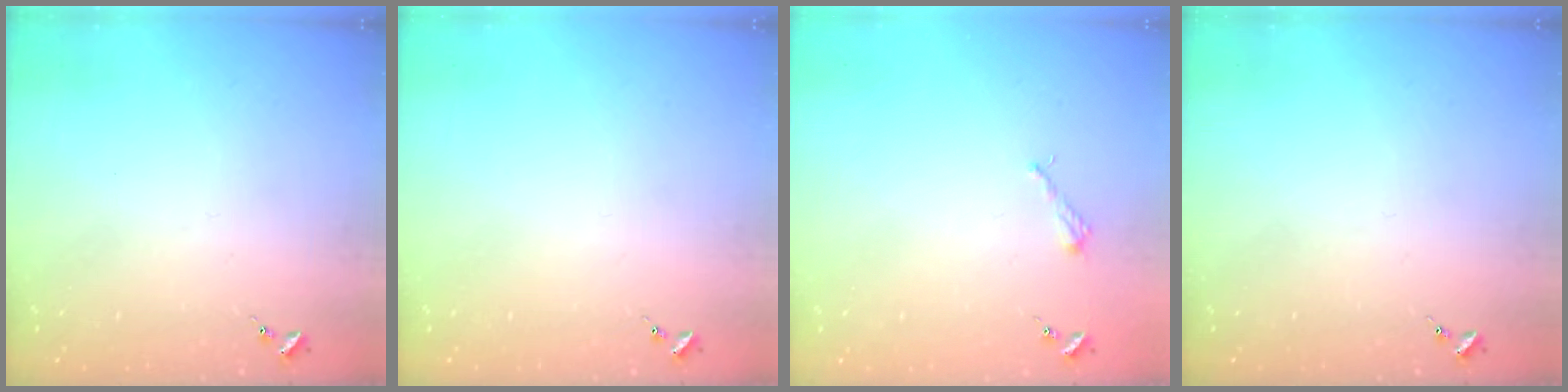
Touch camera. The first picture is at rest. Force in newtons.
{"total": 0.0}
{"total": 2.2, "press": 2.2, "slide": 0.3}
{"total": 0.0}